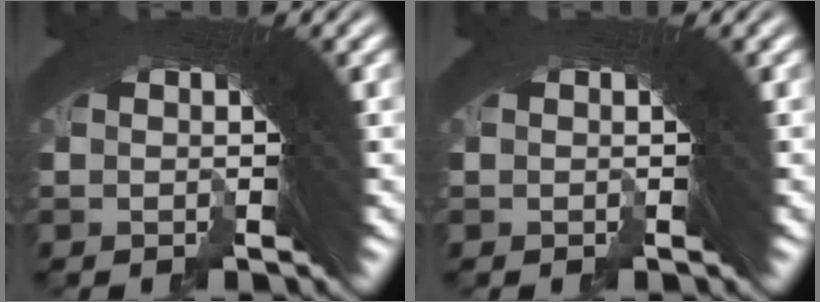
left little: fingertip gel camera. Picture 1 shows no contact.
{"total": 0.0}